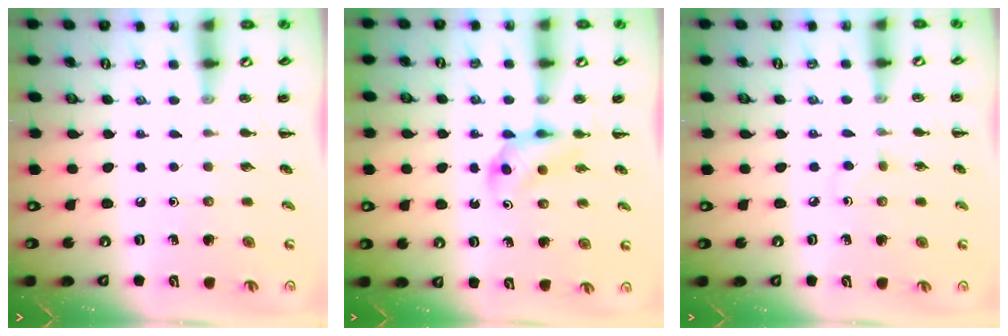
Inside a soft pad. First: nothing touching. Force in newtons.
{"total": 3.7, "press": 3.5, "slide": 1.3}
{"total": 3.8, "press": 3.5, "slide": 1.5}